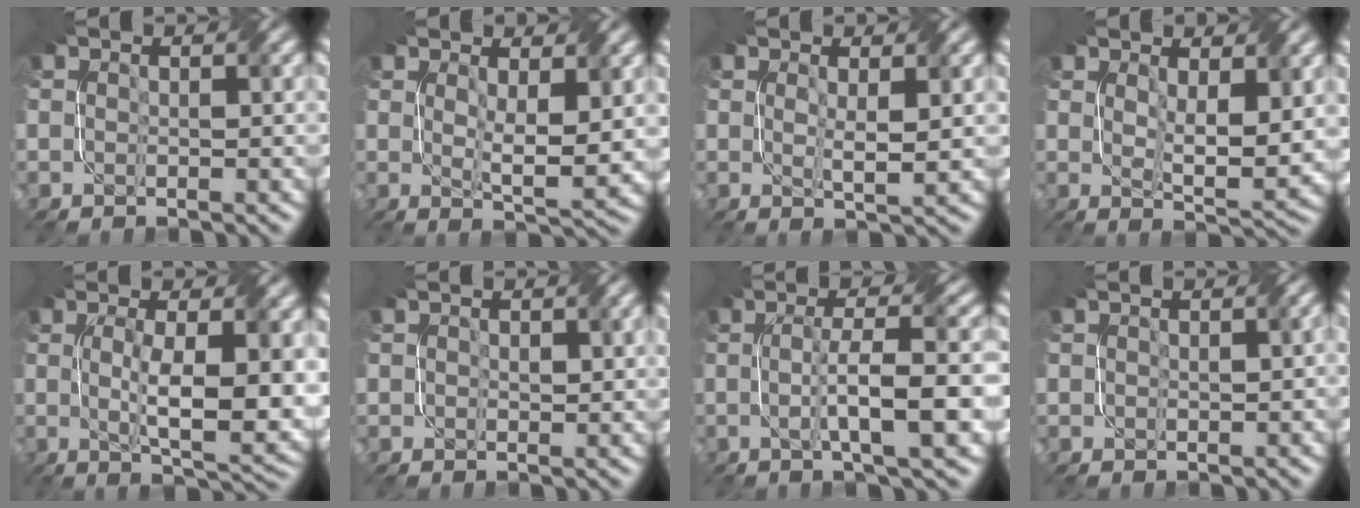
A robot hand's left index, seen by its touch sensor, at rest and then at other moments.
{"total": 4.3, "force": [1.2, 1.3, 3.9], "torque": [-0.072, -0.010, 0.025]}
{"total": 2.0, "force": [0.5, 0.3, 1.9], "torque": [-0.036, -0.006, 0.013]}
{"total": 5.0, "force": [1.5, 1.7, 4.4], "torque": [-0.081, -0.012, 0.031]}
{"total": 7.5, "force": [0.0, 2.0, 7.3], "torque": [-0.117, -0.008, 0.007]}
{"total": 1.4, "force": [0.5, 0.9, 0.9], "torque": [-0.013, 0.001, 0.009]}
{"total": 6.7, "force": [-0.8, 1.0, 6.6], "torque": [-0.103, 0.007, -0.014]}
{"total": 1.4, "force": [0.3, 0.9, 1.0], "torque": [-0.012, 0.000, 0.007]}